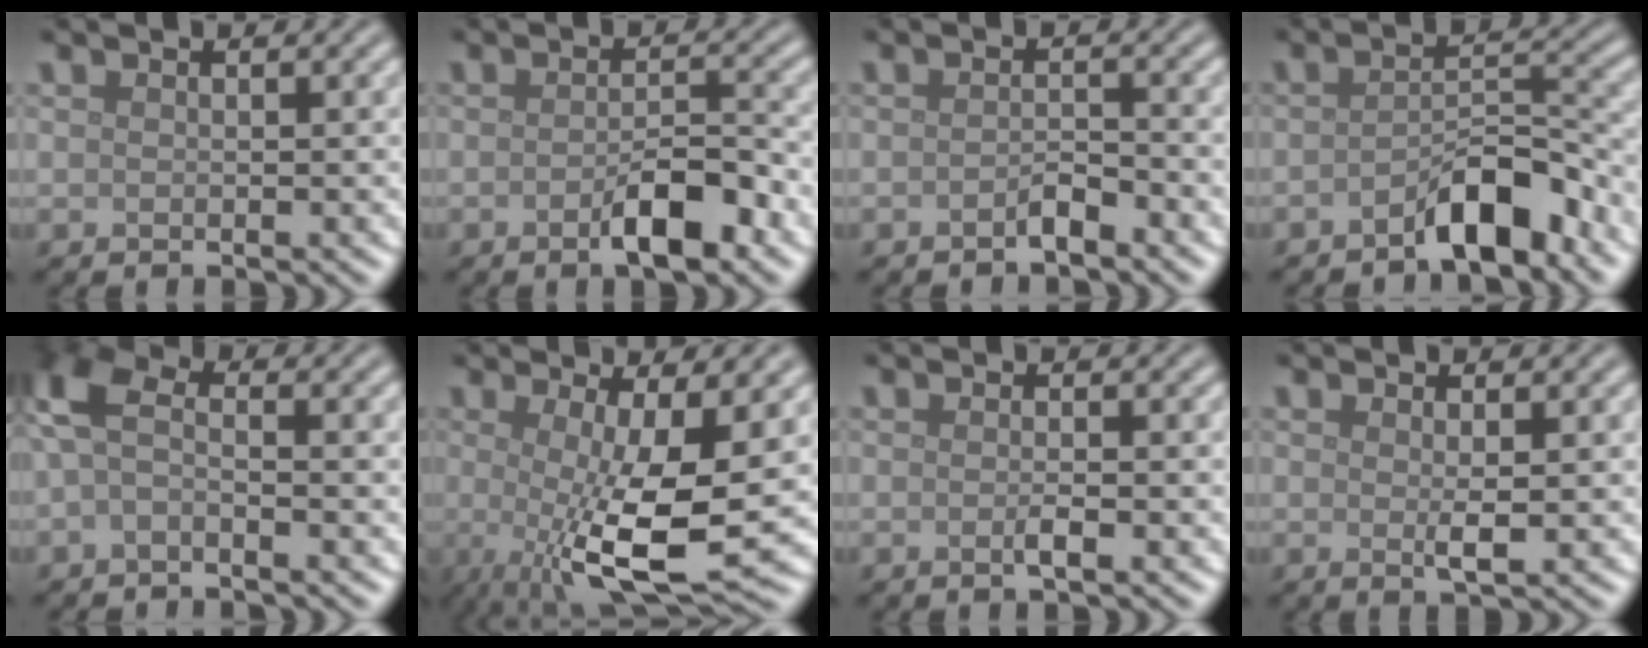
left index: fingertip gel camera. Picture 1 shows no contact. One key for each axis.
{"total": 3.9, "fx": -1.9, "fy": 1.1, "fz": 3.2, "tx": -0.052, "ty": 0.004, "tz": -0.033}
{"total": 1.4, "fx": -1.1, "fy": 0.4, "fz": 0.8, "tx": -0.014, "ty": 0.003, "tz": -0.021}
{"total": 4.5, "fx": -3.1, "fy": 1.3, "fz": 3.0, "tx": -0.041, "ty": 0.020, "tz": -0.055}
{"total": 3.9, "fx": -0.2, "fy": 2.0, "fz": 3.3, "tx": -0.076, "ty": 0.013, "tz": -0.017}
{"total": 9.7, "fx": -0.9, "fy": 2.7, "fz": 9.3, "tx": -0.159, "ty": -0.020, "tz": -0.012}
{"total": 1.0, "fx": -0.4, "fy": 0.1, "fz": 0.9, "tx": -0.015, "ty": -0.002, "tz": -0.010}
{"total": 1.2, "fx": 0.2, "fy": 0.1, "fz": 1.2, "tx": -0.022, "ty": -0.003, "tz": 0.003}